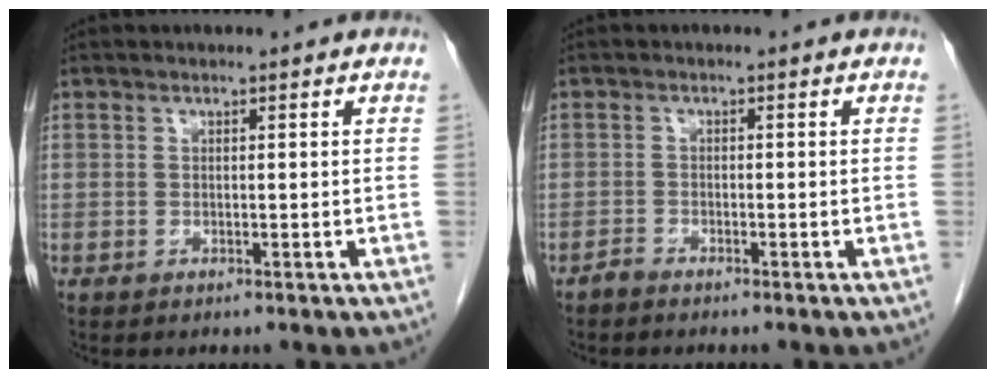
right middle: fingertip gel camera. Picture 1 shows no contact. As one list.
[{"total": 0.8, "force": [-0.8, 0.1, 0.1], "torque": [-0.005, -0.001, -0.016]}]